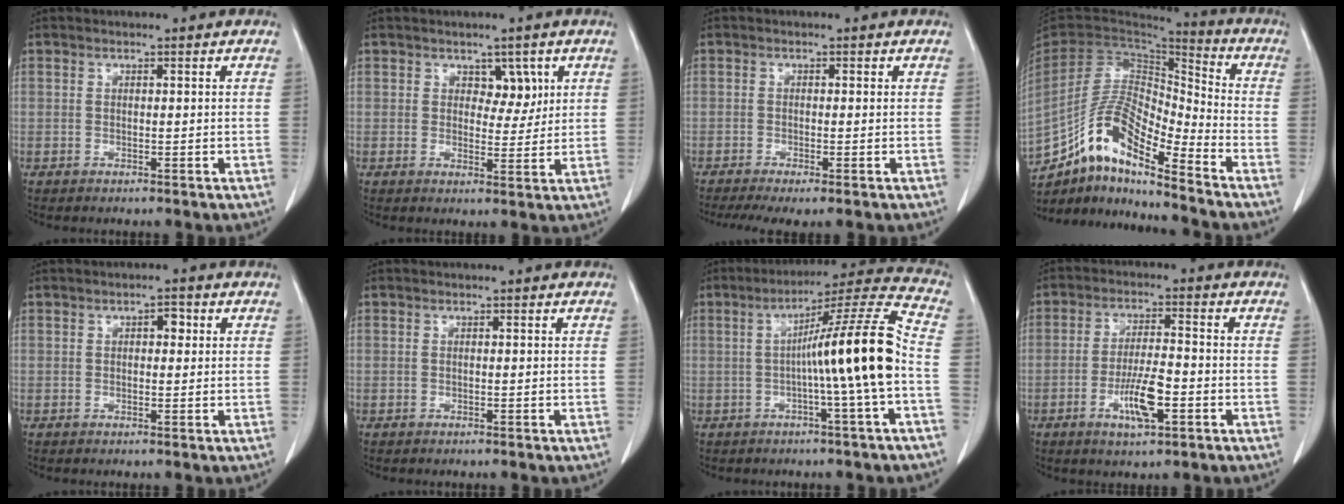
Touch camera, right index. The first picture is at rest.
{"total": 3.6, "force": [1.6, 2.2, 2.3], "torque": [-0.022, 0.002, 0.025]}
{"total": 5.2, "force": [-3.4, 0.9, 3.8], "torque": [-0.067, -0.010, -0.055]}
{"total": 14.6, "force": [-10.8, 2.9, 9.4], "torque": [-0.182, 0.019, -0.200]}
{"total": 1.9, "force": [0.5, 1.1, 1.5], "torque": [-0.020, 0.010, 0.006]}
{"total": 0.0}
{"total": 13.8, "force": [-1.7, -1.4, 13.6], "torque": [-0.206, 0.023, -0.033]}
{"total": 7.2, "force": [-2.7, 1.4, 6.5], "torque": [-0.122, -0.002, -0.043]}